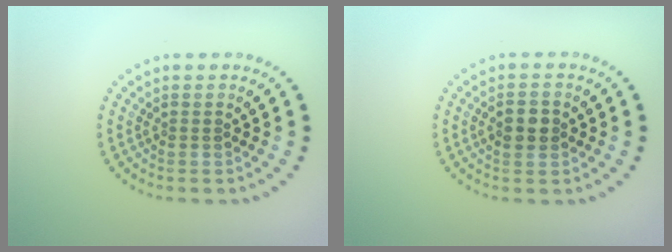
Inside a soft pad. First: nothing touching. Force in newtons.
{"total": 2.8, "press": 2.8, "slide": 0.2}